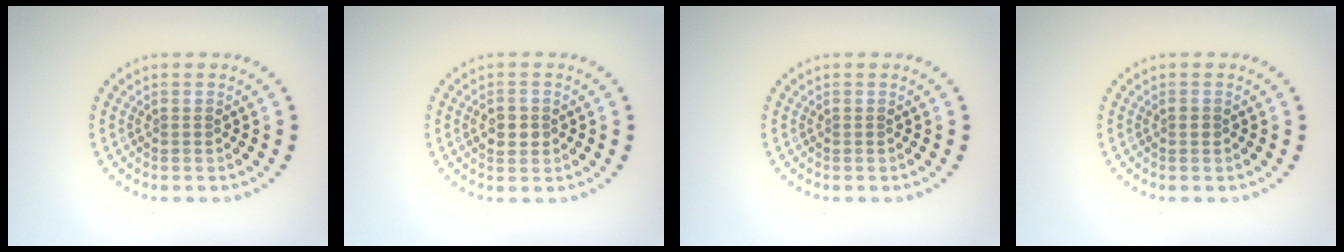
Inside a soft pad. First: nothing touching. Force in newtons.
{"total": 2.4, "press": 2.4, "slide": 0.0}
{"total": 0.0}
{"total": 0.7, "press": 0.7, "slide": 0.1}